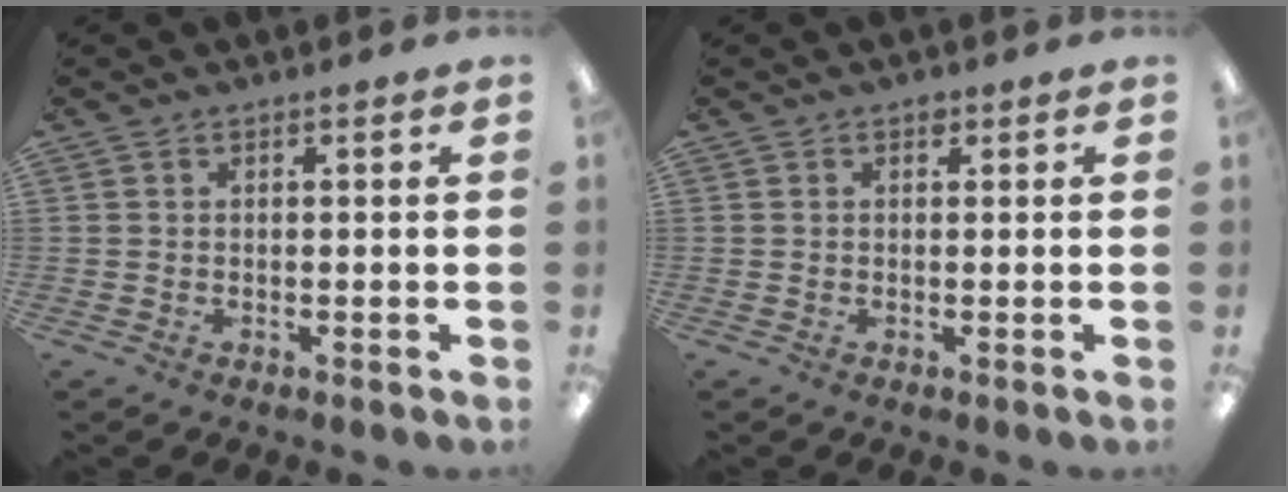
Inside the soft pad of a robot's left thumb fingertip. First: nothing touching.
{"total": 0.9, "force": [0.5, 0.6, 0.3], "torque": [0.001, -0.001, 0.008]}